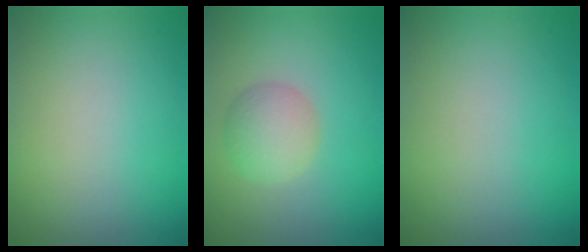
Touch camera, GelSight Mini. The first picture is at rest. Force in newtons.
{"total": 3.1, "press": 3.1, "slide": 0.1}
{"total": 0.0}